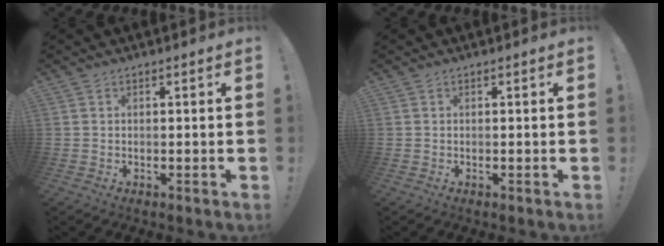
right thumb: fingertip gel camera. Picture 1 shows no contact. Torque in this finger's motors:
{"motor_torque": [0.10, 0.17, 0.00, 0.09, 0.00]}